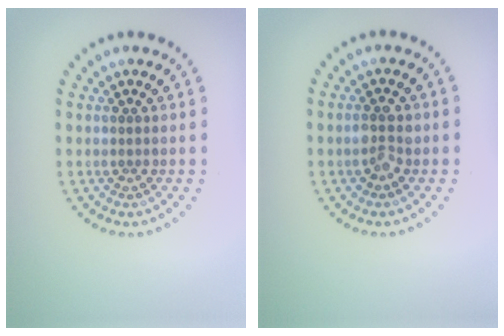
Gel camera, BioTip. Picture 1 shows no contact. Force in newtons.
{"total": 2.1, "press": 2.1, "slide": 0.2}